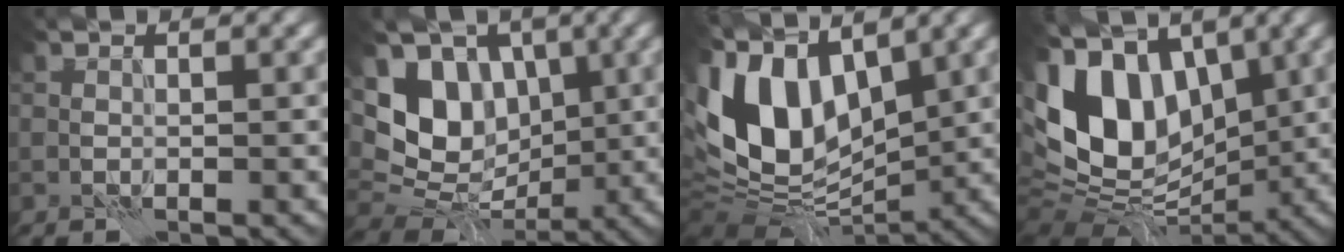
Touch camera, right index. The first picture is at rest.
{"total": 7.3, "force": [0.9, 5.5, 4.7], "torque": [-0.076, -0.008, 0.006]}
{"total": 12.1, "force": [1.3, 8.0, 9.0], "torque": [-0.185, -0.002, 0.011]}
{"total": 13.8, "force": [1.4, 9.6, 9.8], "torque": [-0.191, 0.007, 0.008]}